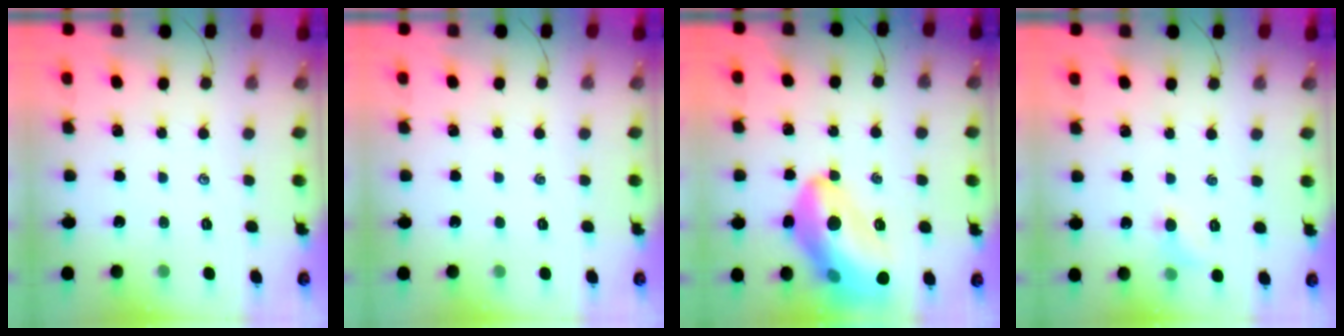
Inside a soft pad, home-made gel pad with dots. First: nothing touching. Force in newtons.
{"total": 0.0}
{"total": 19.7, "press": 19.5, "slide": 3.0}
{"total": 5.6, "press": 5.5, "slide": 1.4}